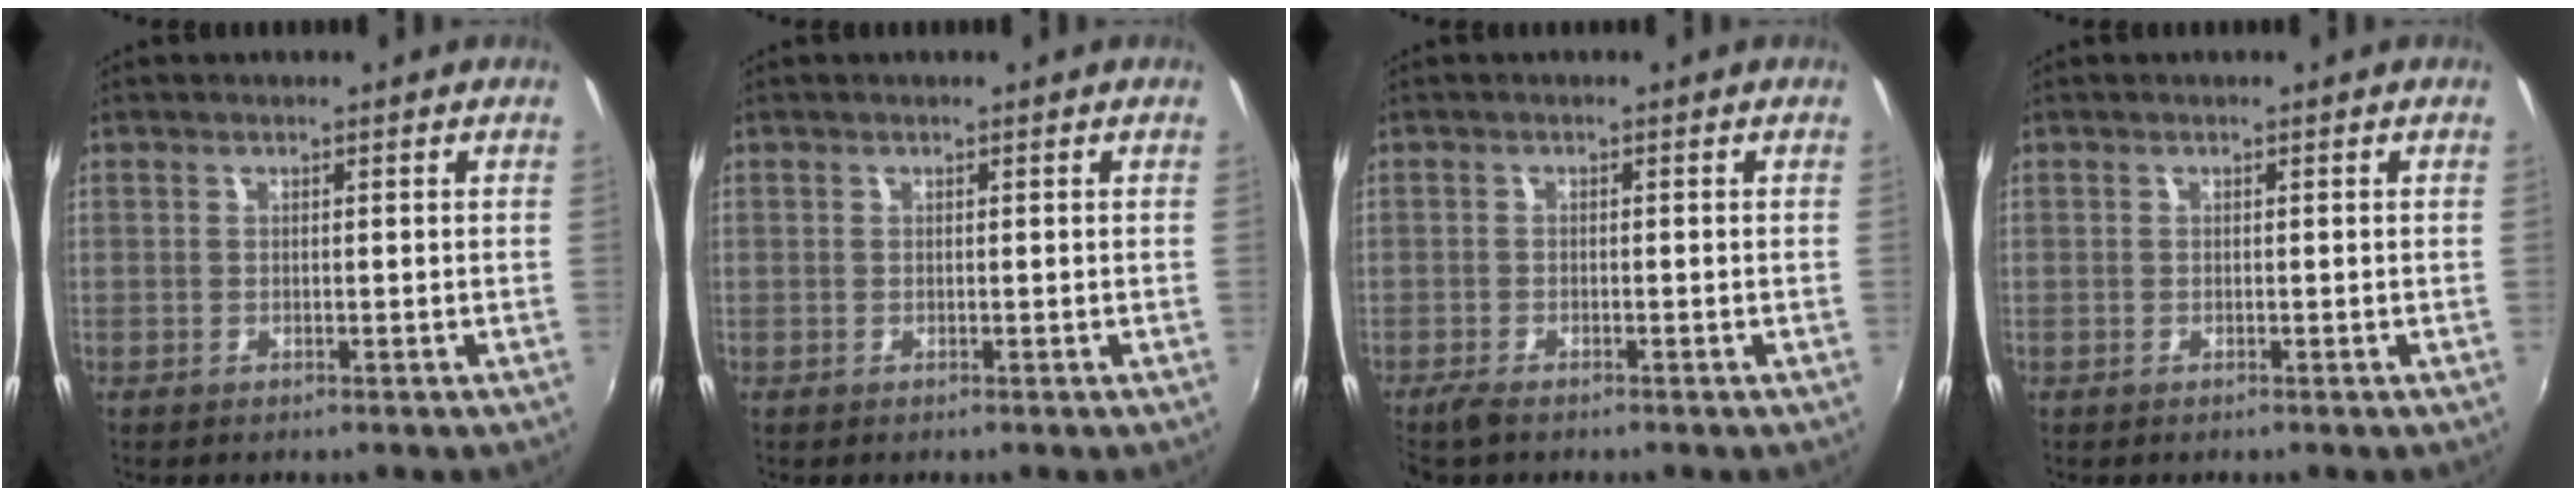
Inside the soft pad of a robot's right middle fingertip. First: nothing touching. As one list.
[{"total": 0.0}, {"total": 2.4, "force": [-2.0, 0.6, 1.2], "torque": [-0.034, -0.007, -0.041]}, {"total": 0.0}]